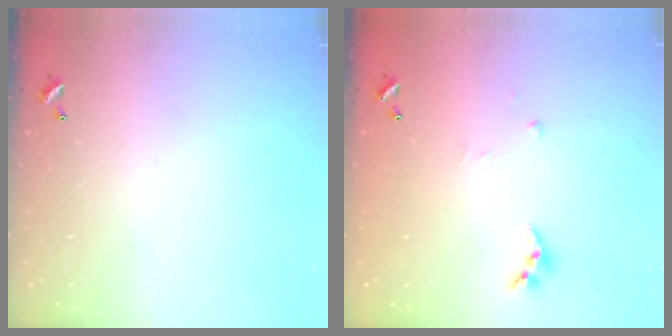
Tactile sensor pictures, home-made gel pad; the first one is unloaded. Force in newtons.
{"total": 4.4, "press": 4.4, "slide": 0.3}